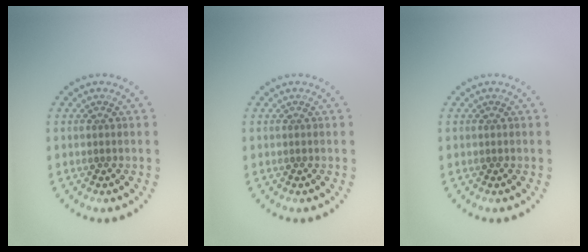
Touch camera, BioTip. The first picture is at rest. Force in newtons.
{"total": 0.0}
{"total": 0.0}